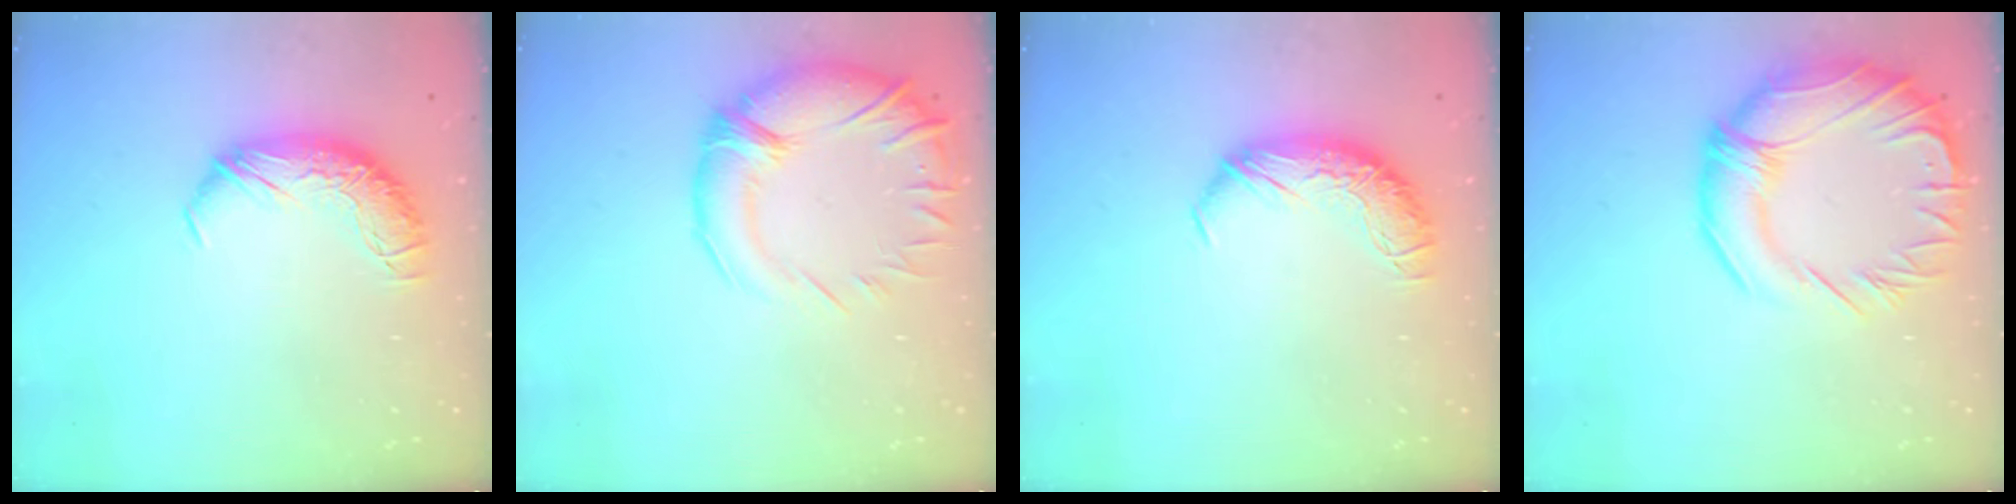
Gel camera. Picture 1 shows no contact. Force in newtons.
{"total": 4.6, "press": 3.2, "slide": 3.4}
{"total": 0.0}
{"total": 14.1, "press": 13.6, "slide": 3.9}